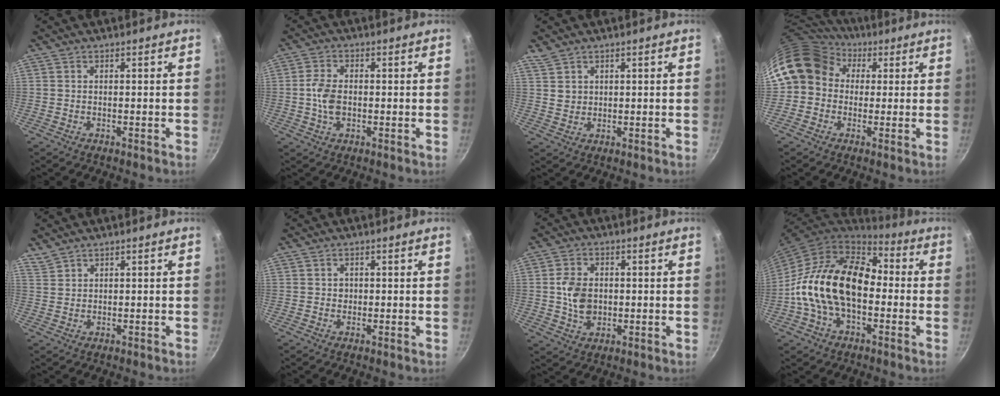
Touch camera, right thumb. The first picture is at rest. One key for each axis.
{"total": 5.5, "fx": -0.4, "fy": 3.4, "fz": 4.3, "tx": -0.082, "ty": 0.011, "tz": -0.011}
{"total": 2.9, "fx": 2.0, "fy": 1.9, "fz": 0.8, "tx": -0.008, "ty": -0.001, "tz": 0.044}
{"total": 12.8, "fx": 2.7, "fy": 10.8, "fz": 6.2, "tx": -0.095, "ty": 0.024, "tz": 0.030}
{"total": 2.0, "fx": 1.9, "fy": 0.5, "fz": 0.3, "tx": -0.007, "ty": 0.002, "tz": 0.045}
{"total": 1.2, "fx": 0.2, "fy": 1.1, "fz": 0.4, "tx": 0.000, "ty": 0.000, "tz": 0.001}
{"total": 7.6, "fx": 0.2, "fy": 5.5, "fz": 5.2, "tx": -0.081, "ty": 0.003, "tz": 0.003}
{"total": 20.2, "fx": -1.9, "fy": 13.1, "fz": 15.3, "tx": -0.246, "ty": 0.047, "tz": -0.047}